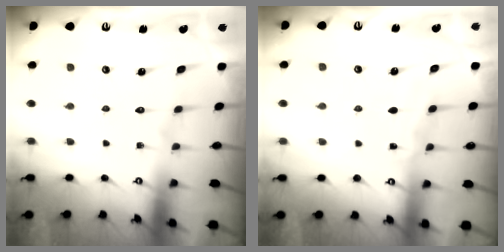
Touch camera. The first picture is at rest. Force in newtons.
{"total": 3.7, "press": 3.6, "slide": 0.5}